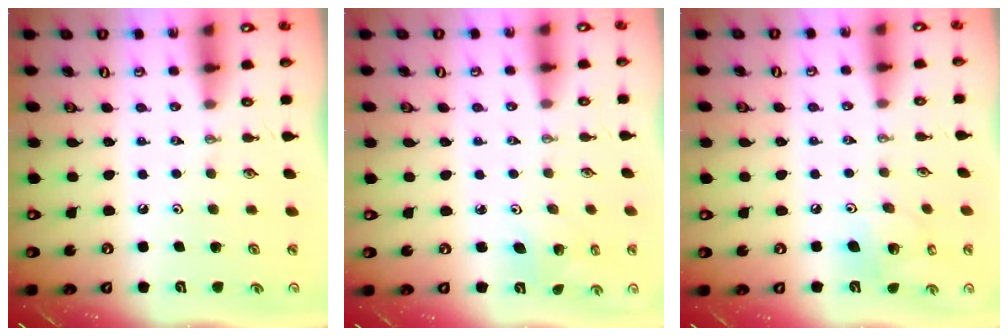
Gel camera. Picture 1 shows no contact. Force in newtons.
{"total": 2.8, "press": 2.8, "slide": 0.2}
{"total": 8.2, "press": 7.8, "slide": 2.5}